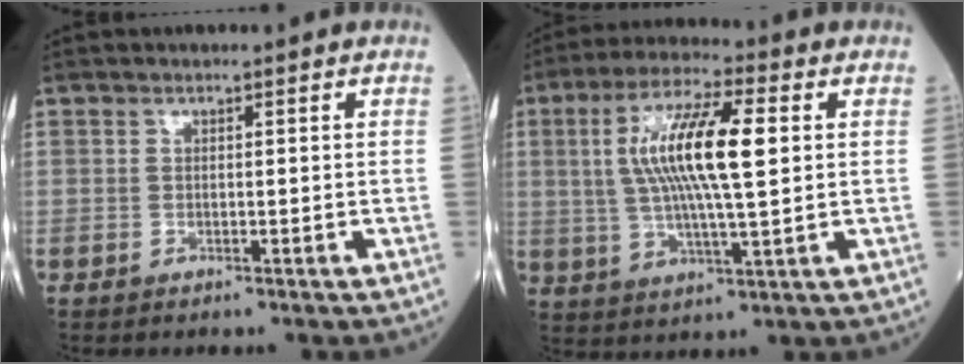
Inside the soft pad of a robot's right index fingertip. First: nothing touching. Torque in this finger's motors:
{"motor_torque": [1.35, -0.11, 0.86, 0.21]}